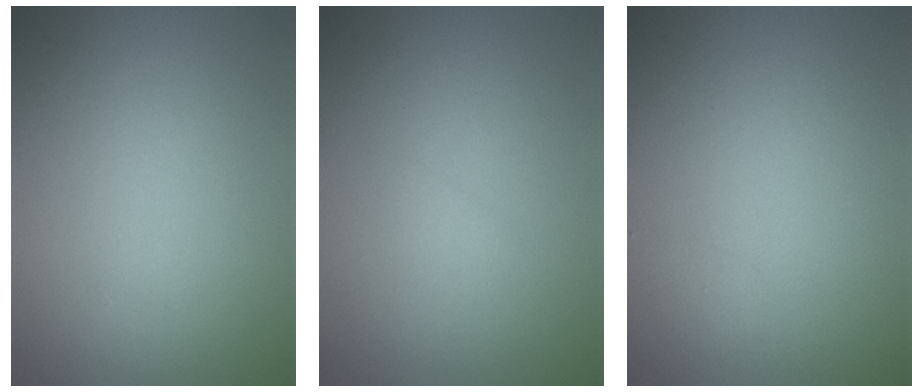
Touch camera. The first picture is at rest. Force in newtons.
{"total": 0.7, "press": 0.7, "slide": 0.1}
{"total": 0.6, "press": 0.6, "slide": 0.1}